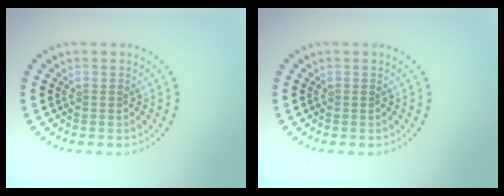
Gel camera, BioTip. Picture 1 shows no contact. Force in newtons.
{"total": 0.0}